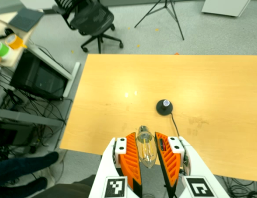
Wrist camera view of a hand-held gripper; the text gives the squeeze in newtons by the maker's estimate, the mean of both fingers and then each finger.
{"total": 8.6, "left": 7.8, "right": 9.4}